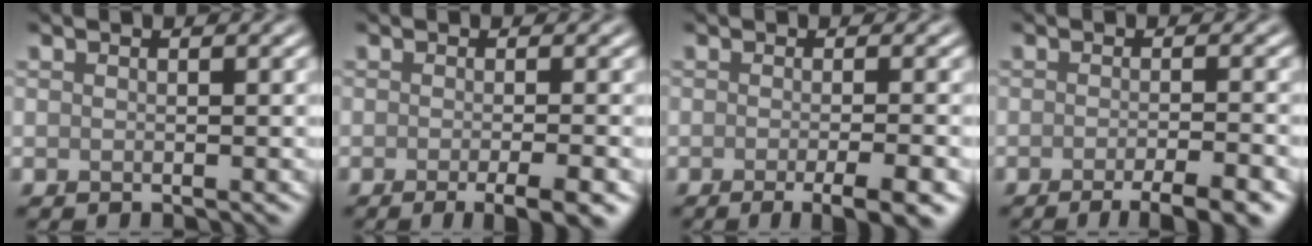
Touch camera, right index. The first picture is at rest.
{"total": 4.2, "force": [-1.8, 1.0, 3.7], "torque": [-0.041, -0.005, -0.023]}
{"total": 4.7, "force": [-2.0, 1.2, 4.1], "torque": [-0.046, -0.007, -0.024]}
{"total": 5.0, "force": [-3.0, 1.1, 3.9], "torque": [-0.045, -0.001, -0.042]}